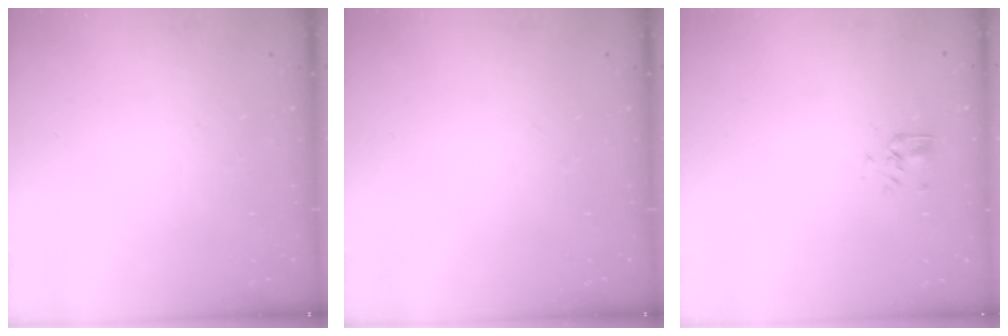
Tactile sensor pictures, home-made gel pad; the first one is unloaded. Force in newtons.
{"total": 0.0}
{"total": 2.7, "press": 2.4, "slide": 1.2}